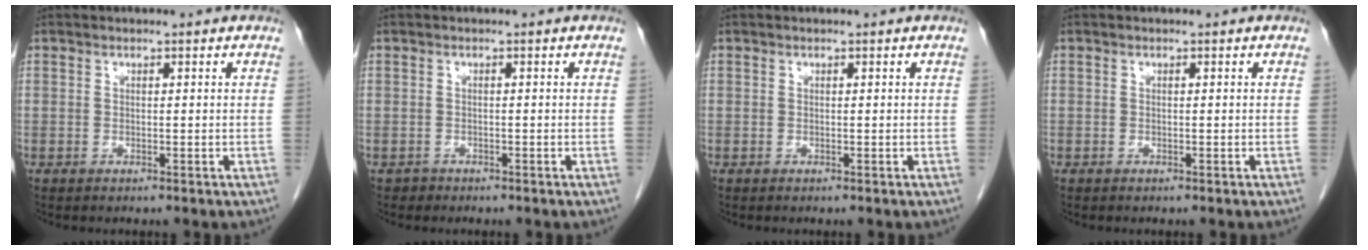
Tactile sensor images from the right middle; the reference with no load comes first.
{"total": 0.7, "force": [-0.5, 0.5, -0.2], "torque": [-0.002, 0.002, -0.011]}
{"total": 0.0}
{"total": 0.0}